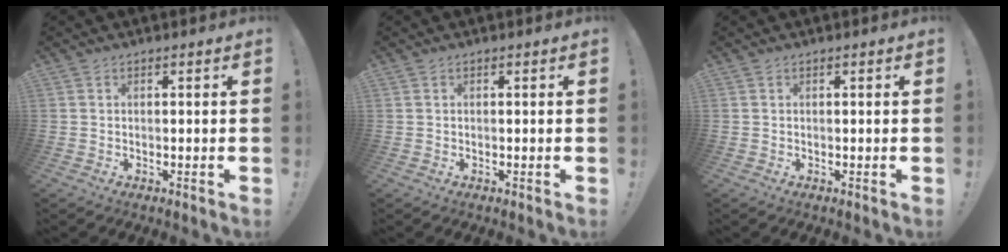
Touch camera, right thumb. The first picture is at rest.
{"total": 0.0}
{"total": 0.0}